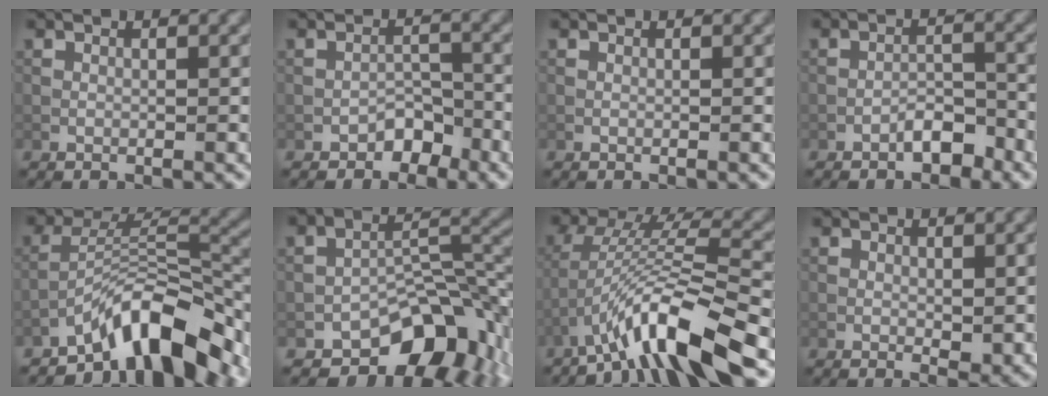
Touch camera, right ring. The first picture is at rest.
{"total": 2.4, "force": [-1.7, 1.3, 0.8], "torque": [-0.005, 0.012, -0.028]}
{"total": 0.0}
{"total": 2.6, "force": [-1.9, 1.0, 1.5], "torque": [-0.018, 0.012, -0.033]}
{"total": 8.8, "force": [-6.5, 2.8, 5.3], "torque": [-0.069, 0.009, -0.117]}
{"total": 9.7, "force": [-6.0, 5.2, 5.5], "torque": [-0.059, -0.001, -0.104]}
{"total": 8.0, "force": [-5.4, 1.4, 5.7], "torque": [-0.106, 0.008, -0.099]}
{"total": 1.4, "force": [0.2, 0.8, 1.2], "torque": [-0.014, -0.006, 0.006]}